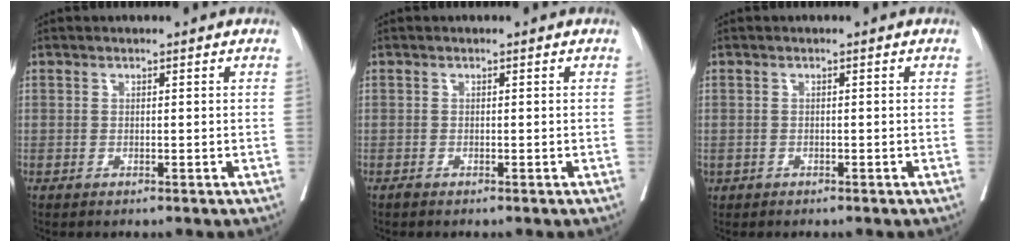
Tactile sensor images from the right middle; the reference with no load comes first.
{"total": 0.0}
{"total": 0.6, "force": [-0.4, 0.5, 0.1], "torque": [-0.007, 0.003, -0.005]}